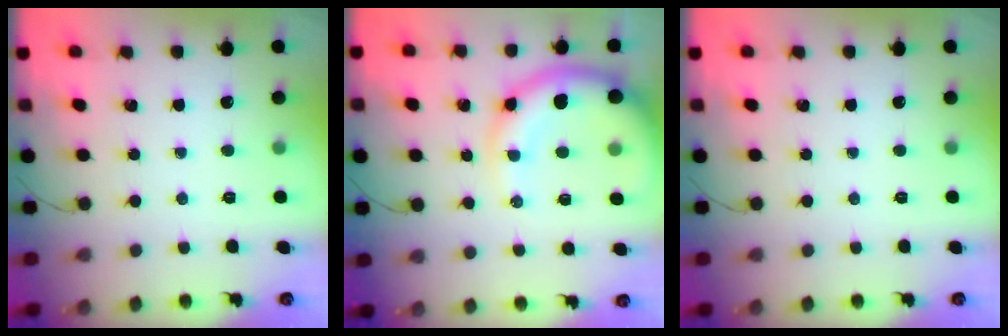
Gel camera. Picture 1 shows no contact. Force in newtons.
{"total": 10.7, "press": 10.3, "slide": 3.0}
{"total": 0.0}